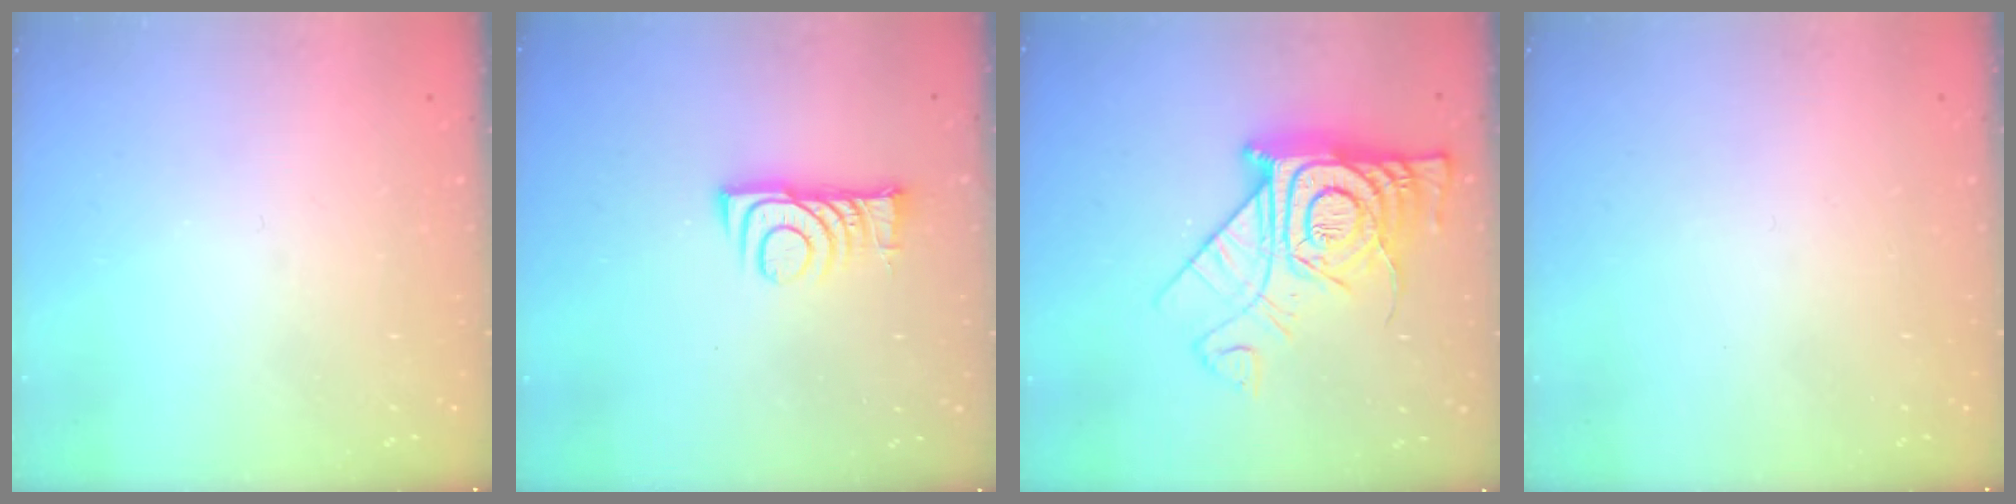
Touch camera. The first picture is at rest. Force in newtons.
{"total": 8.5, "press": 8.4, "slide": 0.9}
{"total": 19.5, "press": 19.4, "slide": 1.8}
{"total": 1.8, "press": 1.7, "slide": 0.1}